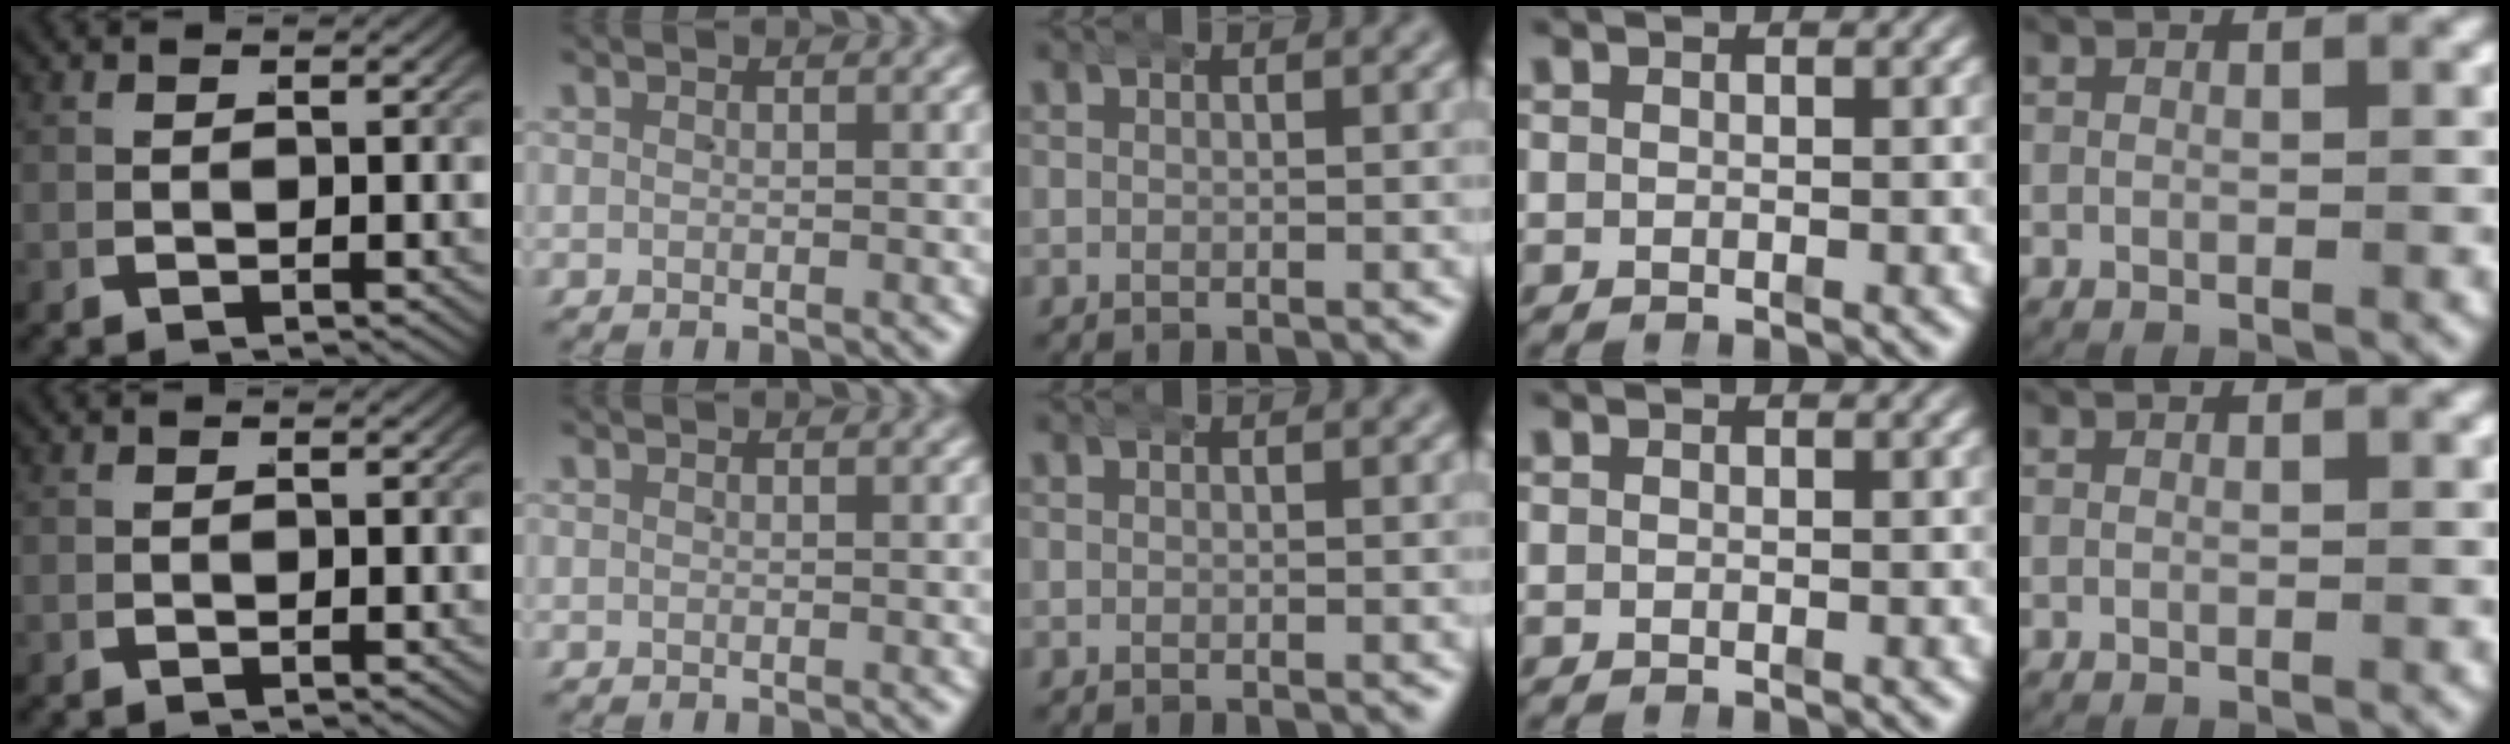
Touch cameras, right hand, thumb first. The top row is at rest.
{}